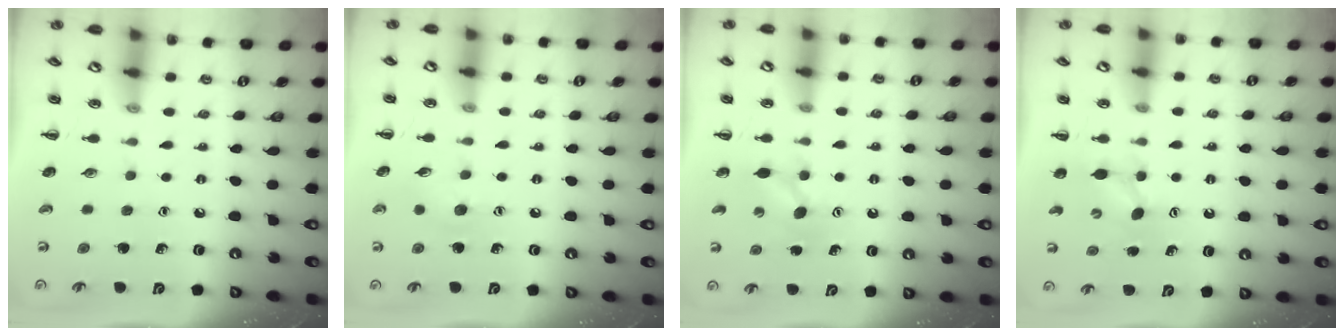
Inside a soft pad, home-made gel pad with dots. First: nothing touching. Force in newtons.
{"total": 6.4, "press": 6.2, "slide": 1.4}
{"total": 5.3, "press": 5.1, "slide": 1.5}
{"total": 5.5, "press": 5.4, "slide": 1.1}